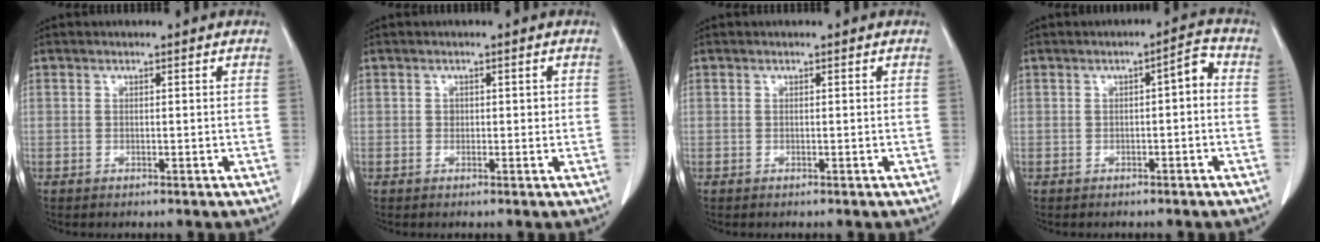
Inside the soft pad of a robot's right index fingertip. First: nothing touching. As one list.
[{"total": 1.4, "force": [0.1, 1.1, 1.0], "torque": [-0.012, 0.004, 0.002]}, {"total": 0.0}, {"total": 3.1, "force": [-0.2, 0.9, 2.9], "torque": [-0.039, 0.016, -0.004]}]